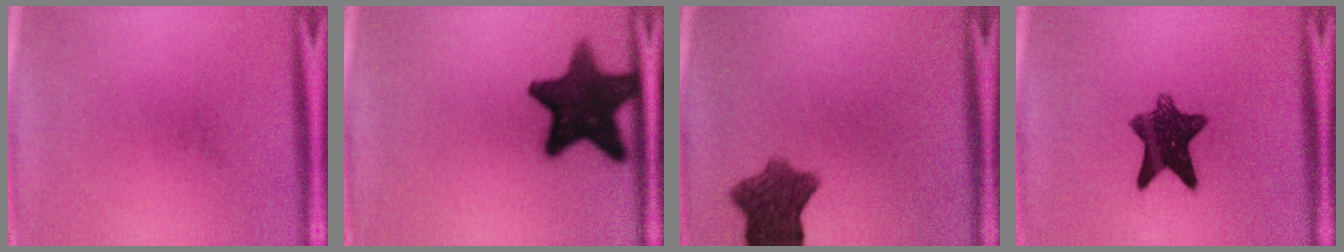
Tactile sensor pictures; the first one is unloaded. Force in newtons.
{"total": 14.6}
{"total": 8.1}
{"total": 9.8}